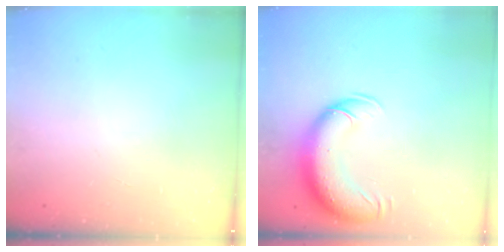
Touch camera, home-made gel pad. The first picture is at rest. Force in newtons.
{"total": 15.2, "press": 14.8, "slide": 3.6}